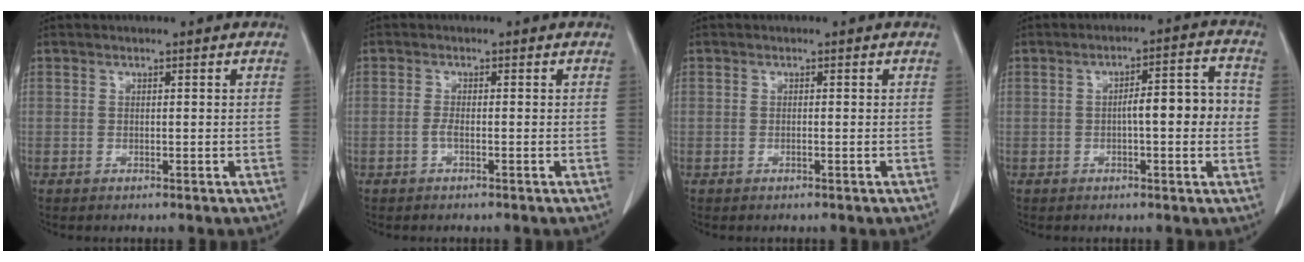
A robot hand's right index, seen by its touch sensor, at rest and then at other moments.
{"total": 1.1, "force": [-0.5, 0.1, 1.0], "torque": [-0.019, 0.001, -0.012]}
{"total": 0.0}
{"total": 7.6, "force": [-0.3, 1.6, 7.4], "torque": [-0.104, 0.023, -0.004]}